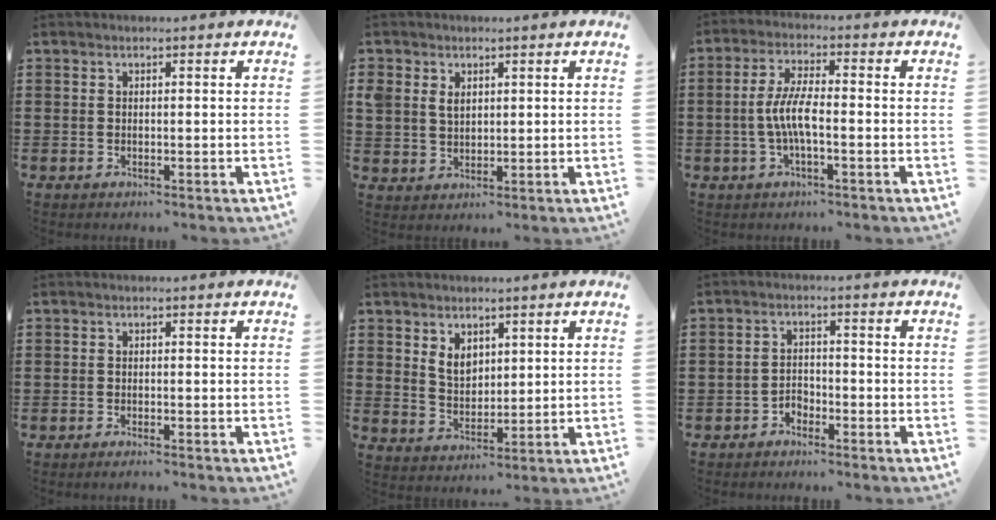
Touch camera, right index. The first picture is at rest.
{"total": 3.1, "force": [1.3, 2.4, 1.4], "torque": [-0.036, 0.011, 0.024]}
{"total": 5.8, "force": [-1.3, 1.5, 5.4], "torque": [-0.123, -0.004, -0.032]}
{"total": 0.7, "force": [-0.7, 0.0, 0.3], "torque": [-0.007, -0.003, -0.012]}
{"total": 4.1, "force": [2.1, 2.9, 2.0], "torque": [-0.049, 0.010, 0.039]}
{"total": 2.2, "force": [-1.9, 1.1, 0.2], "torque": [-0.012, 0.003, -0.041]}